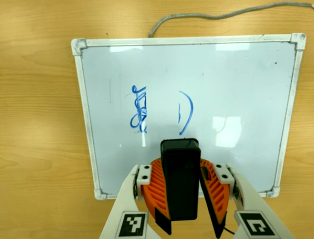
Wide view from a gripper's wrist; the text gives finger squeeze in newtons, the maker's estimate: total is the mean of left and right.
{"total": 10.3, "left": 10.4, "right": 10.3}